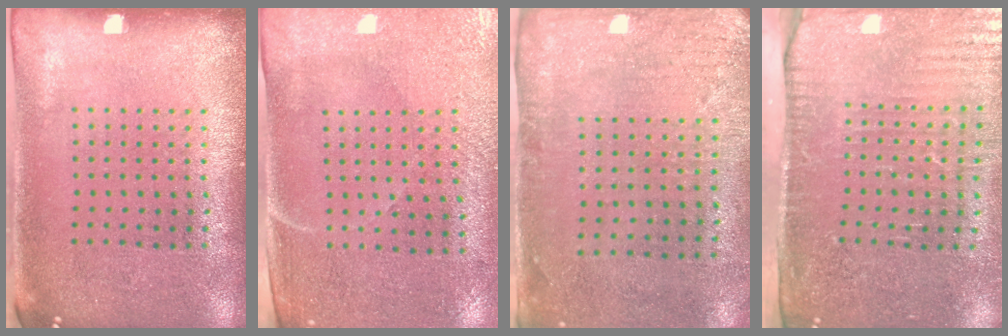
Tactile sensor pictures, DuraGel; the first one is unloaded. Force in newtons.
{"total": 3.0, "press": 2.7, "slide": 1.3}
{"total": 3.0, "press": 2.4, "slide": 1.8}
{"total": 4.3, "press": 3.7, "slide": 2.1}